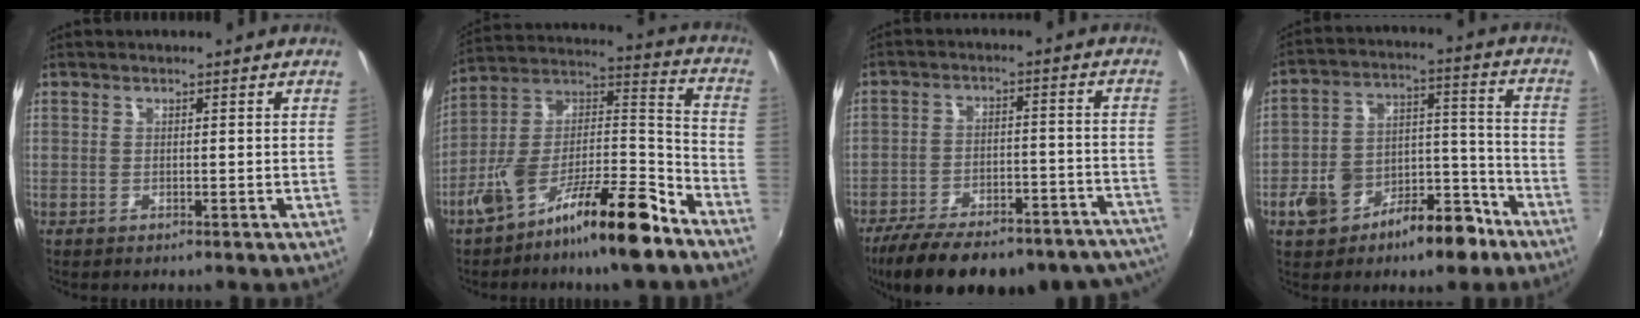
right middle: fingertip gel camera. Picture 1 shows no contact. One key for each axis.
{"total": 17.4, "fx": -11.6, "fy": 3.3, "fz": 12.5, "tx": -0.207, "ty": 0.015, "tz": -0.202}
{"total": 28.3, "fx": -23.5, "fy": 9.5, "fz": 12.5, "tx": -0.210, "ty": -0.002, "tz": -0.299}
{"total": 14.5, "fx": -8.5, "fy": 8.1, "fz": 8.5, "tx": -0.149, "ty": 0.035, "tz": -0.114}